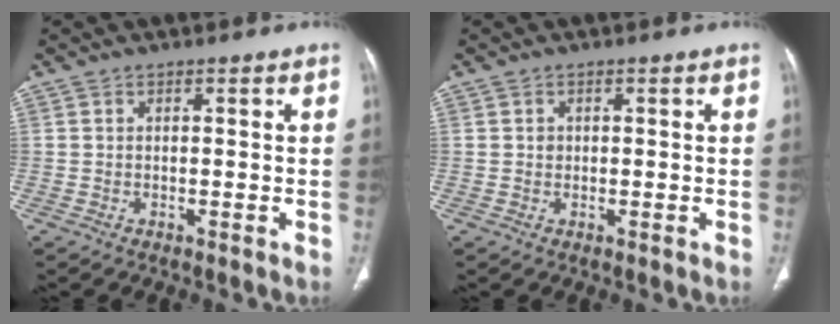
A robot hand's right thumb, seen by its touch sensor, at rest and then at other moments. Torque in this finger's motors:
{"motor_torque": [0.60, 0.58, 0.17, -0.34, -0.01]}